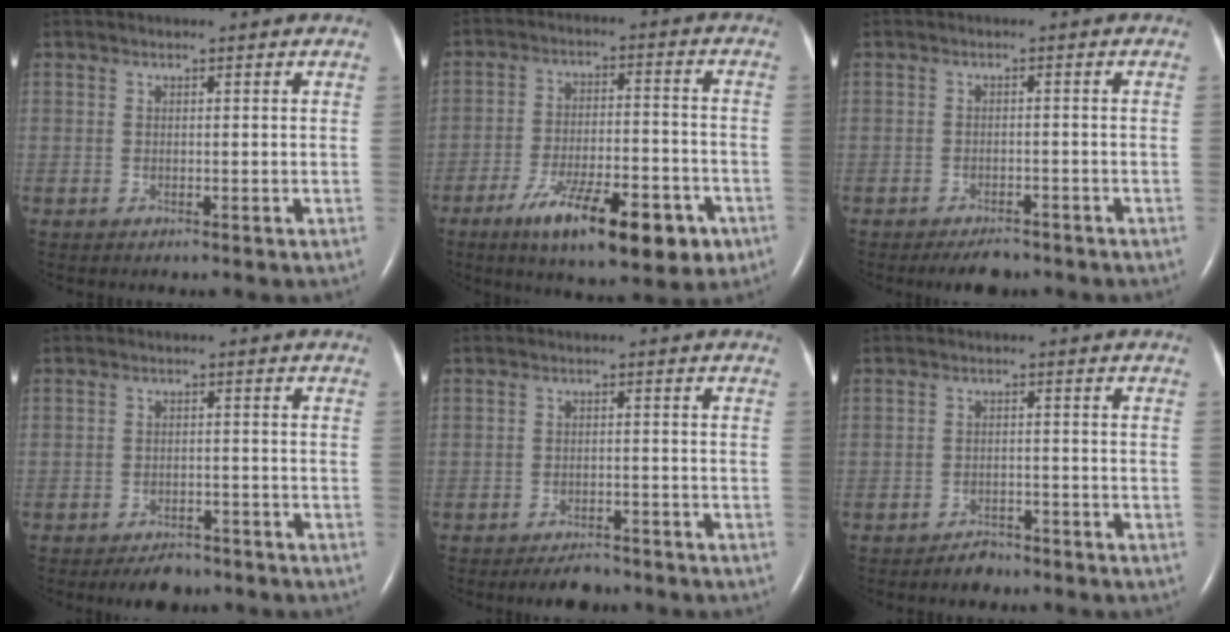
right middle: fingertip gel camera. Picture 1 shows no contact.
{"total": 15.4, "force": [-8.6, 4.4, 12.0], "torque": [-0.169, -0.006, -0.127]}
{"total": 3.7, "force": [-3.1, 1.4, 1.5], "torque": [-0.027, -0.002, -0.044]}
{"total": 4.0, "force": [-3.3, 1.7, 1.5], "torque": [-0.027, 0.000, -0.046]}
{"total": 3.6, "force": [-3.1, 1.3, 1.3], "torque": [-0.024, -0.002, -0.046]}
{"total": 2.4, "force": [-2.1, 1.0, 0.4], "torque": [-0.015, 0.001, -0.030]}